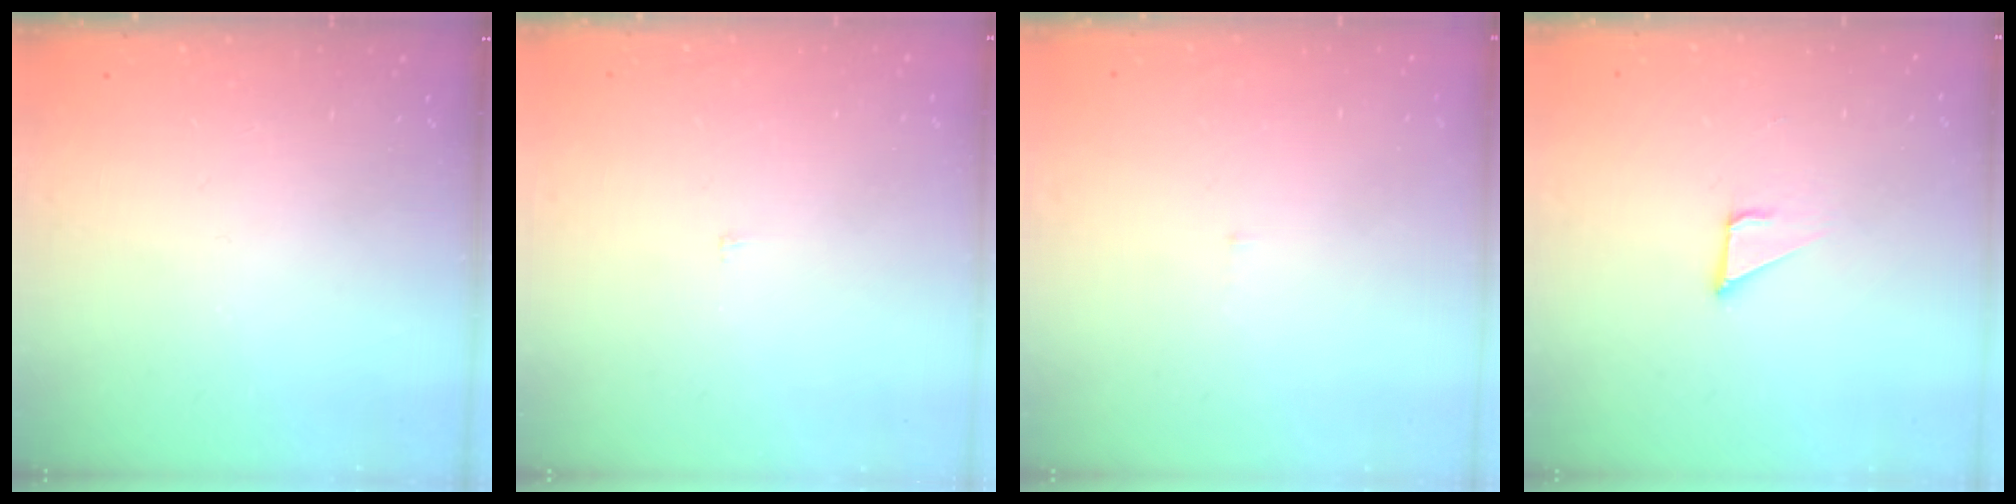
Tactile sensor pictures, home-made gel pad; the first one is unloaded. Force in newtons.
{"total": 2.2, "press": 2.2, "slide": 0.2}
{"total": 3.0, "press": 3.0, "slide": 0.2}
{"total": 3.2, "press": 3.2, "slide": 0.1}